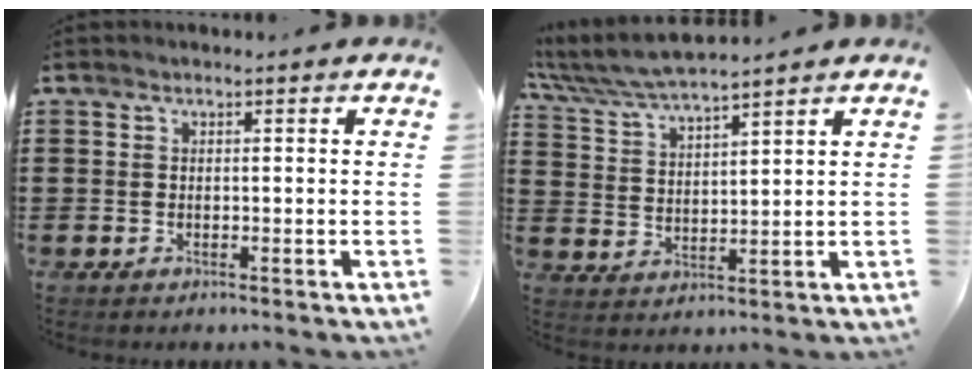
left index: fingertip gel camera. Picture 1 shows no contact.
{"total": 5.5, "force": [5.2, 0.1, 1.8], "torque": [-0.056, -0.026, 0.092]}